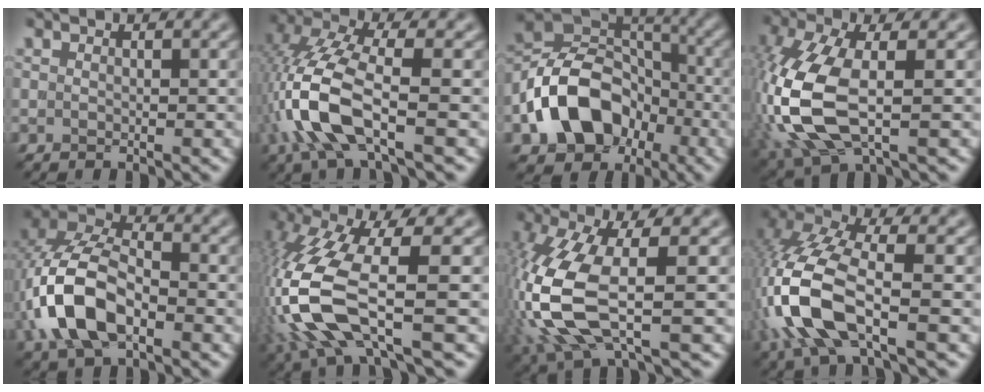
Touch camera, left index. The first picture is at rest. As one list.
[{"total": 7.9, "force": [-2.6, 2.9, 6.9], "torque": [-0.166, 0.010, -0.058]}, {"total": 11.4, "force": [-4.2, 8.3, 6.6], "torque": [-0.124, -0.001, -0.086]}, {"total": 9.6, "force": [-1.5, 4.3, 8.4], "torque": [-0.207, -0.003, -0.037]}, {"total": 9.0, "force": [-2.5, 5.1, 7.0], "torque": [-0.152, 0.016, -0.059]}, {"total": 11.1, "force": [-2.9, 3.3, 10.1], "torque": [-0.242, -0.005, -0.059]}, {"total": 10.1, "force": [-2.1, 3.8, 9.2], "torque": [-0.232, -0.008, -0.044]}, {"total": 9.5, "force": [-2.9, 4.0, 8.1], "torque": [-0.195, 0.010, -0.068]}]